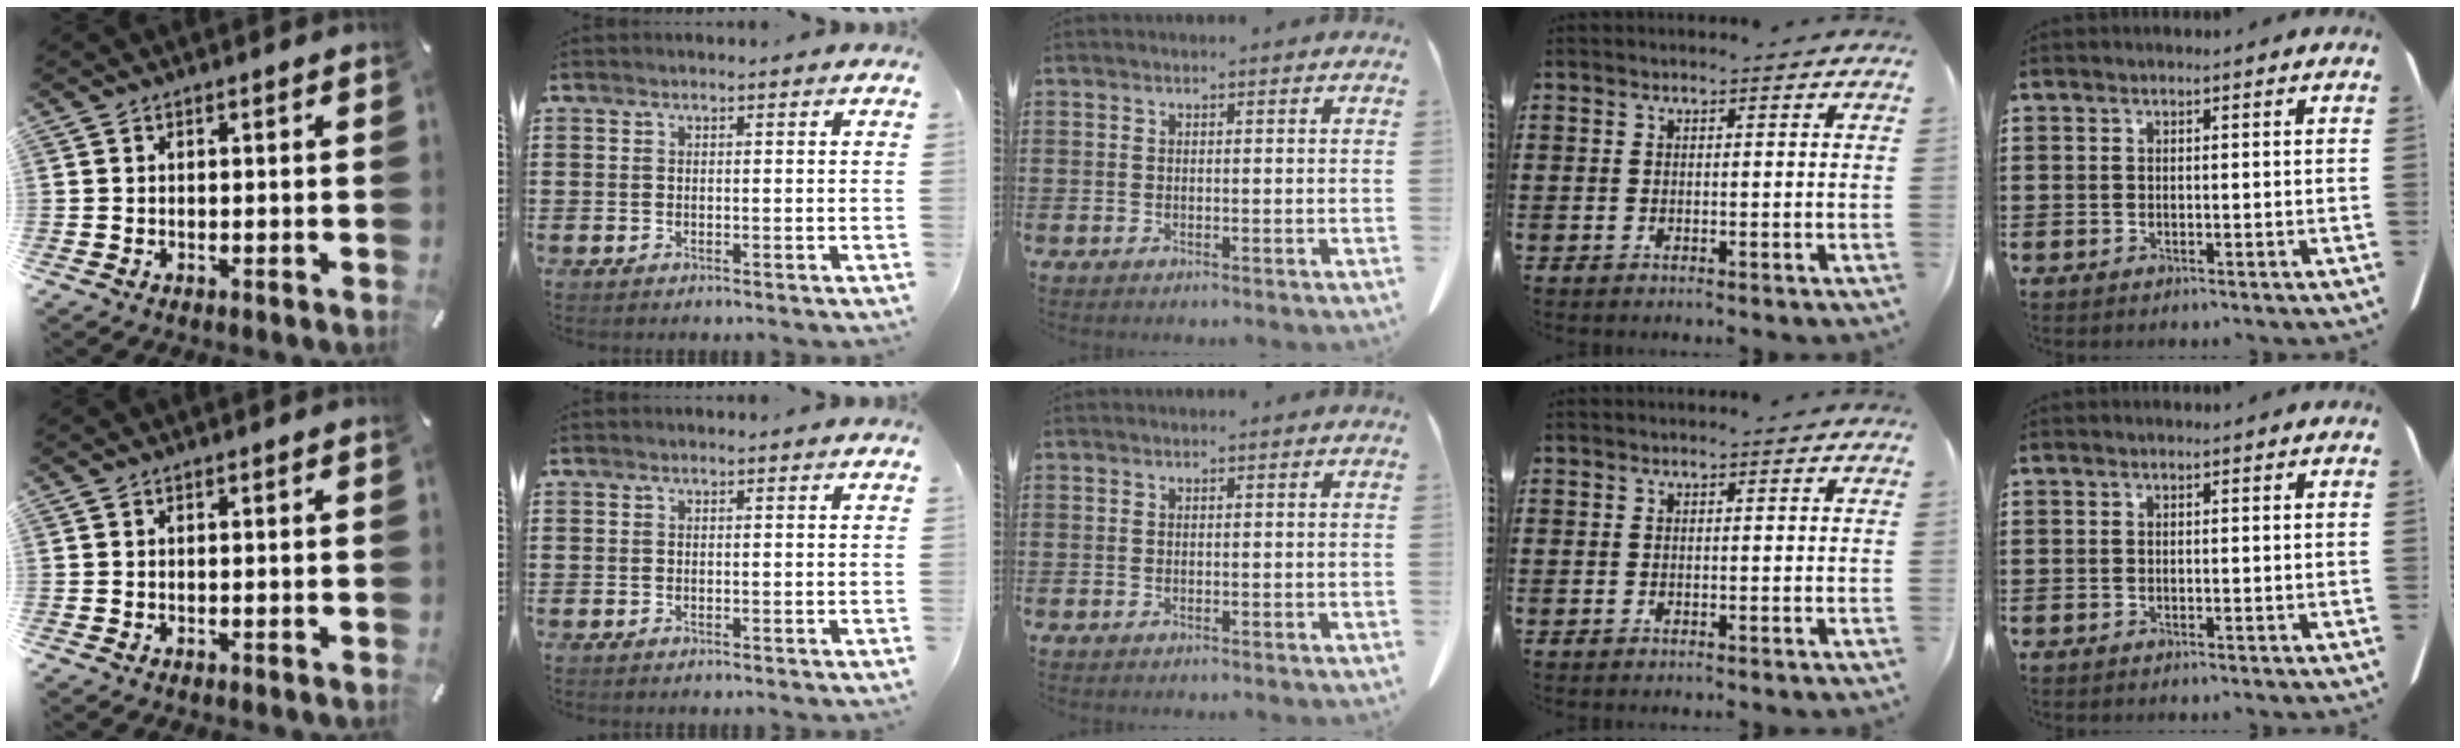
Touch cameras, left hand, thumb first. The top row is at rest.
{}